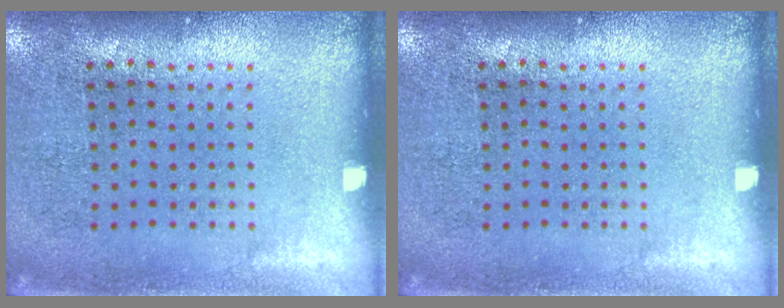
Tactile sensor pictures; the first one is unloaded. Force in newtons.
{"total": 0.0}